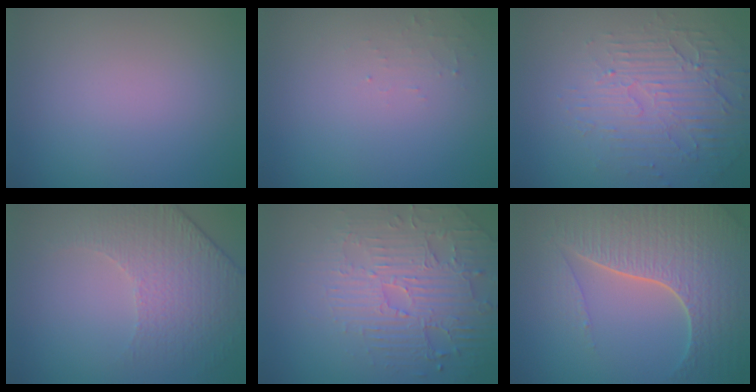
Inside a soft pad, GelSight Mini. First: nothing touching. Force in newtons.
{"total": 1.1, "press": 1.1, "slide": 0.2}
{"total": 5.6, "press": 3.3, "slide": 4.5}
{"total": 4.9, "press": 3.6, "slide": 3.3}
{"total": 4.4, "press": 4.1, "slide": 1.5}
{"total": 7.1, "press": 5.2, "slide": 4.9}